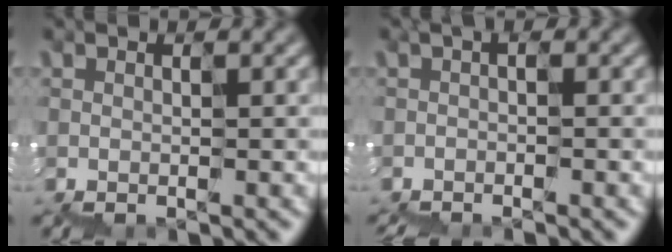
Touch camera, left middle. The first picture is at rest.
{"total": 1.1, "force": [-0.7, 0.5, 0.8], "torque": [-0.003, -0.003, -0.006]}